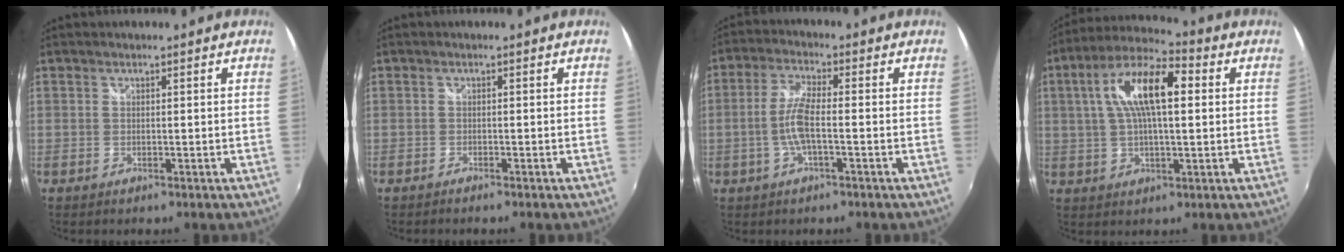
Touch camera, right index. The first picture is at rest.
{"total": 0.9, "force": [-0.8, 0.1, 0.4], "torque": [-0.010, -0.005, -0.017]}
{"total": 6.4, "force": [-1.5, 1.2, 6.0], "torque": [-0.128, 0.003, -0.030]}
{"total": 13.6, "force": [2.9, 4.8, 12.4], "torque": [-0.228, 0.026, 0.041]}